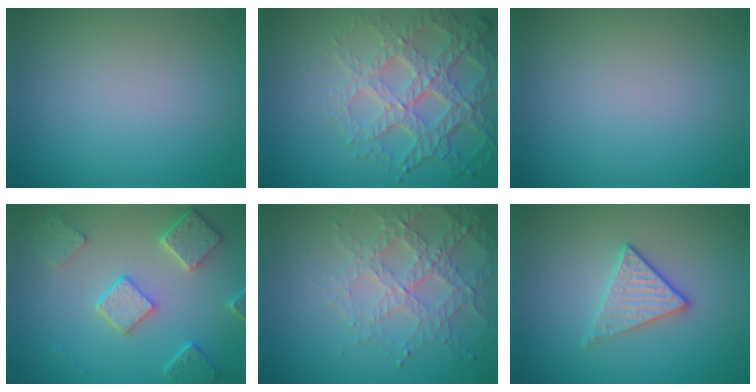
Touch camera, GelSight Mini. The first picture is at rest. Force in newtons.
{"total": 6.9, "press": 5.0, "slide": 4.9}
{"total": 0.0}
{"total": 4.9, "press": 3.9, "slide": 2.9}
{"total": 3.6, "press": 3.6, "slide": 0.8}
{"total": 2.3, "press": 2.0, "slide": 1.0}